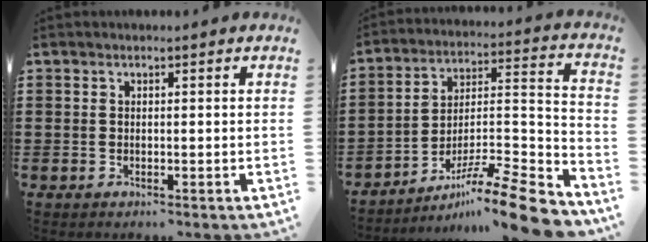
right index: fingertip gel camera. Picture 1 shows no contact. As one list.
[{"total": 12.1, "force": [-9.6, 0.8, 7.3], "torque": [-0.104, 0.025, -0.180]}]